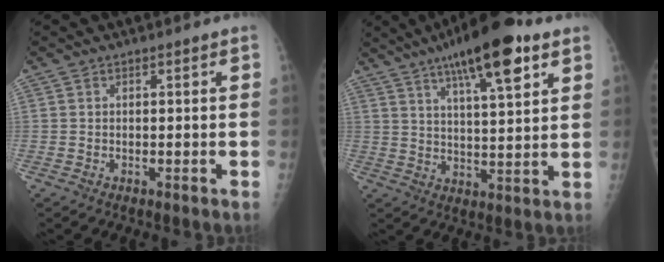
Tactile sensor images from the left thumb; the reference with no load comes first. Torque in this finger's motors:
{"motor_torque": [2.02, 1.56, 1.59, -1.19, 0.38]}